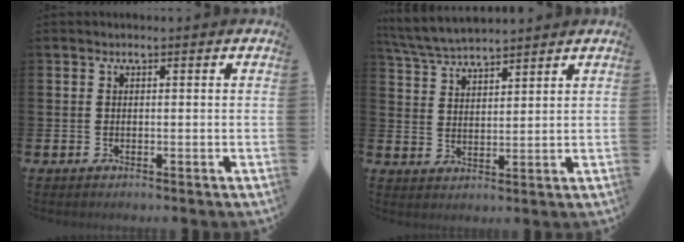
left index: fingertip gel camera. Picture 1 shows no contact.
{"total": 5.2, "force": [5.0, 0.6, 1.0], "torque": [-0.043, -0.020, 0.092]}